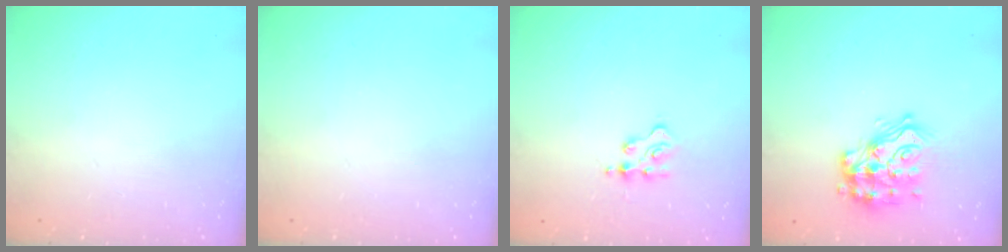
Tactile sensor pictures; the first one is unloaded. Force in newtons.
{"total": 0.0}
{"total": 2.6, "press": 2.6, "slide": 0.4}
{"total": 17.7, "press": 17.7, "slide": 1.0}